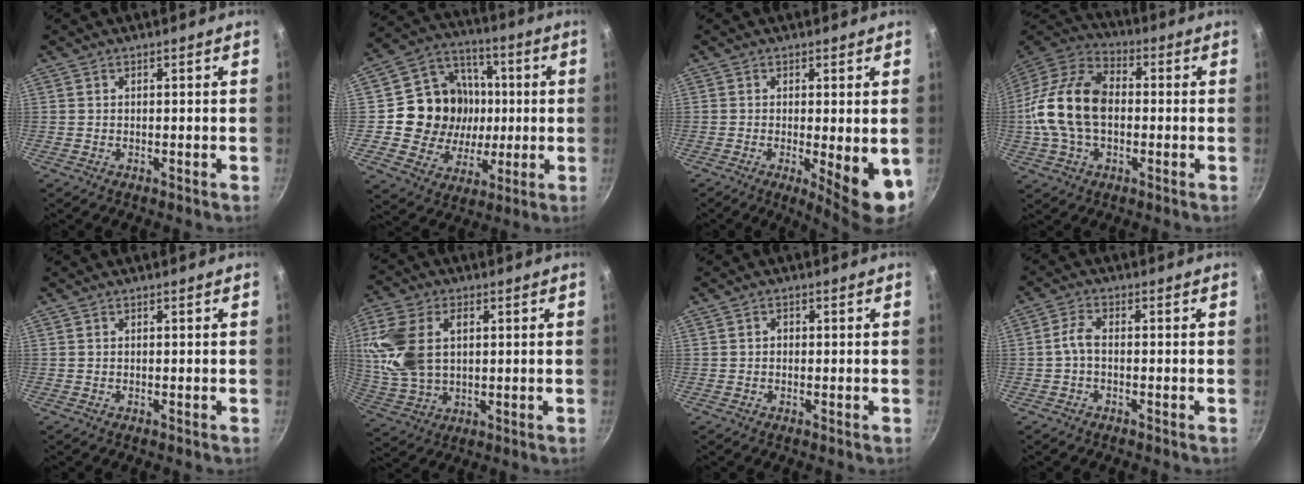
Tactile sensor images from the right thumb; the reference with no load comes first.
{"total": 17.7, "force": [0.5, 15.9, 7.8], "torque": [-0.102, 0.023, 0.010]}
{"total": 8.3, "force": [-1.4, 2.0, 8.0], "torque": [-0.100, -0.010, -0.010]}
{"total": 18.3, "force": [-0.7, 11.9, 13.9], "torque": [-0.250, 0.036, -0.028]}
{"total": 0.0}
{"total": 14.0, "force": [2.9, 9.1, 10.3], "torque": [-0.202, 0.000, 0.060]}
{"total": 1.0, "force": [0.0, 0.9, 0.5], "torque": [-0.006, 0.006, -0.001]}
{"total": 3.2, "force": [-0.8, 1.6, 2.6], "torque": [-0.058, 0.017, -0.022]}